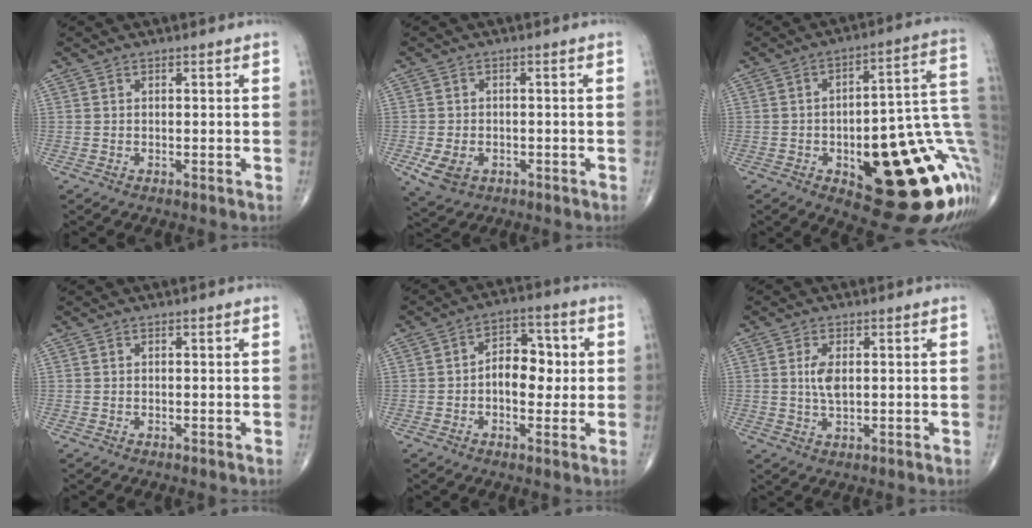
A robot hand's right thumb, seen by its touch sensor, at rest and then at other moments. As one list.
[{"total": 5.3, "force": [-1.9, 3.8, 3.1], "torque": [-0.057, 0.003, -0.026]}, {"total": 27.1, "force": [-6.3, 10.0, 24.4], "torque": [-0.251, 0.030, -0.069]}, {"total": 0.0}, {"total": 8.8, "force": [-0.1, 5.6, 6.8], "torque": [-0.068, 0.021, -0.008]}, {"total": 4.0, "force": [0.7, 1.8, 3.5], "torque": [-0.071, -0.006, 0.015]}]